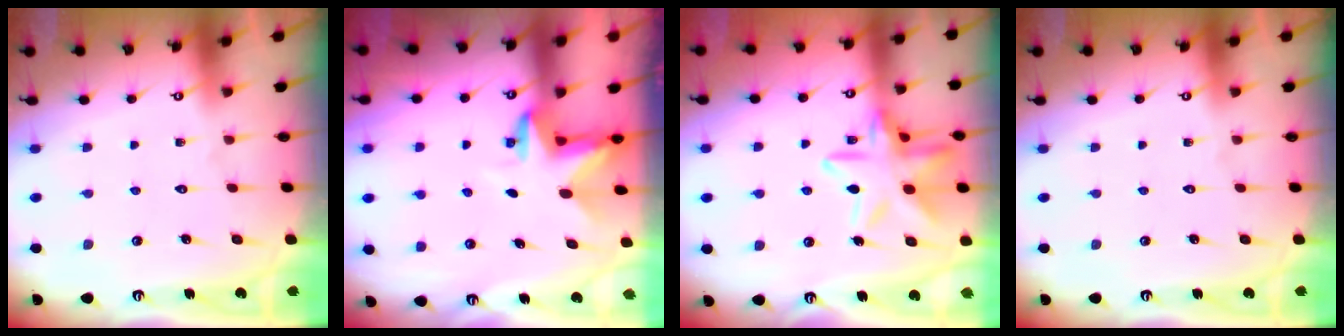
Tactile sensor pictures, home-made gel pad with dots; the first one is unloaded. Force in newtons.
{"total": 3.6, "press": 3.6, "slide": 0.1}
{"total": 15.3, "press": 15.2, "slide": 1.2}
{"total": 0.0}